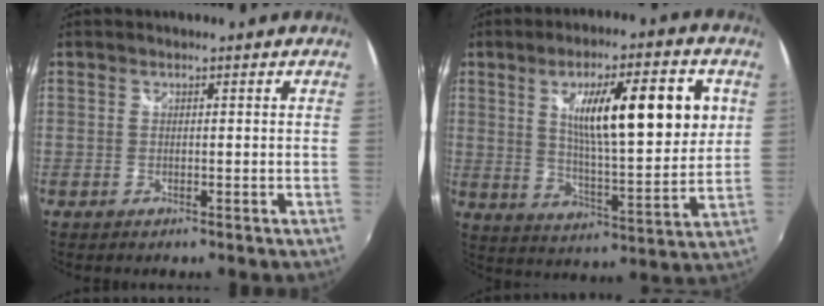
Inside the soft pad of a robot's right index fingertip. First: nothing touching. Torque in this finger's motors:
{"motor_torque": [1.28, 0.86, 0.66, 0.21]}